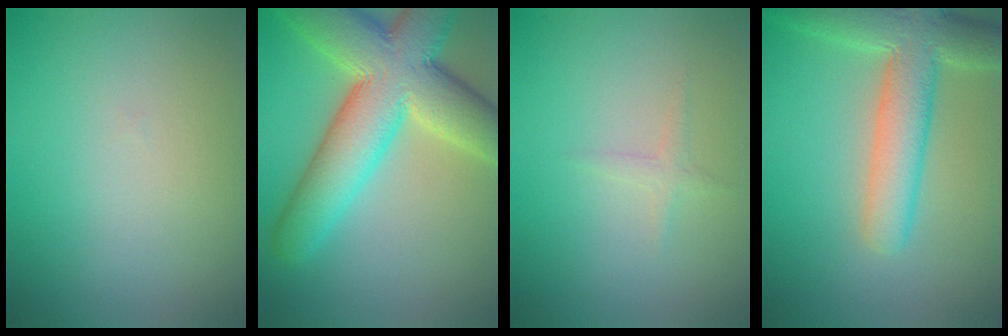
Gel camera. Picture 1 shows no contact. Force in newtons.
{"total": 11.5, "press": 11.5, "slide": 0.8}
{"total": 0.8, "press": 0.8, "slide": 0.1}
{"total": 7.1, "press": 7.1, "slide": 0.5}